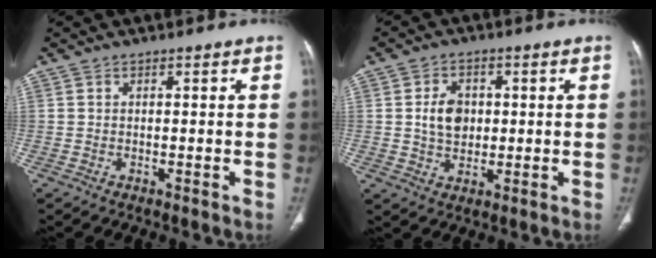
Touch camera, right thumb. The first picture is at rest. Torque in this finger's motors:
{"motor_torque": [0.43, 1.69, 0.55, -0.16, 0.02]}